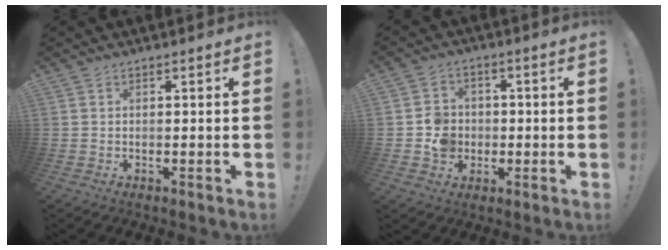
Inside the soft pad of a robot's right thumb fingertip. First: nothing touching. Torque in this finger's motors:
{"motor_torque": [0.08, 0.02, 0.48, -0.24, 0.01]}